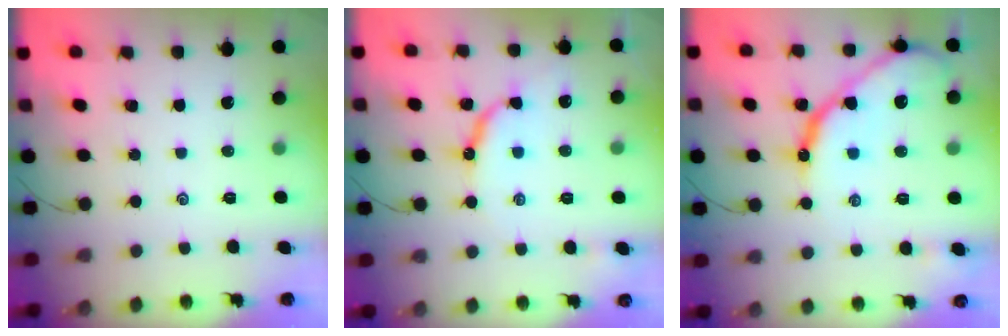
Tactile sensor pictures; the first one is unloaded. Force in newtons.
{"total": 8.7, "press": 8.6, "slide": 0.9}
{"total": 14.6, "press": 14.5, "slide": 1.1}